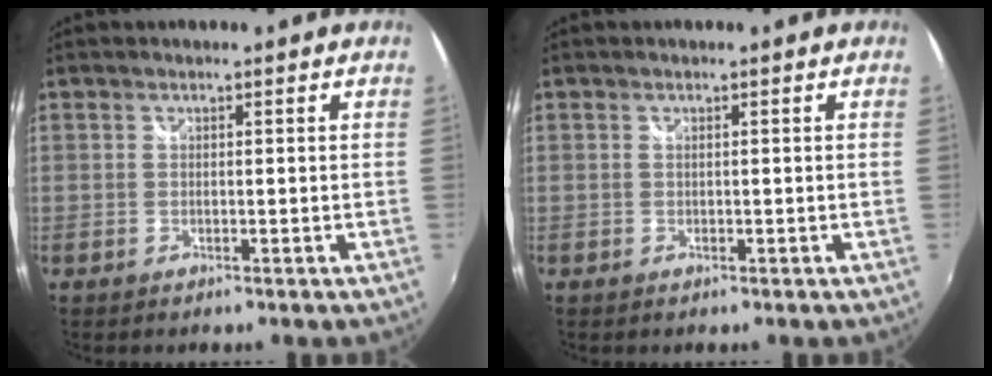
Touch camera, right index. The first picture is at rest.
{"total": 0.0}